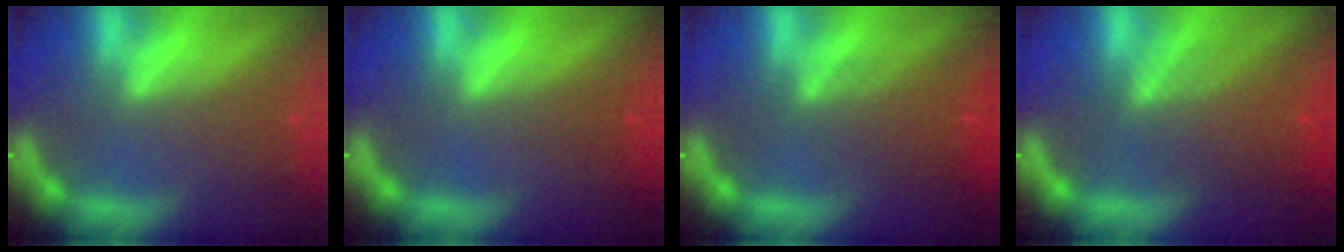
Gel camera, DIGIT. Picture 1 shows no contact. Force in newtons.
{"total": 1.0}
{"total": 4.1}
{"total": 6.5}